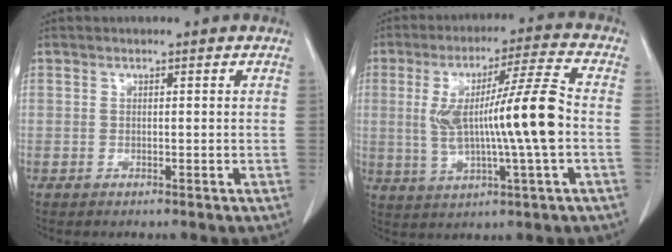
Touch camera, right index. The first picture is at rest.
{"total": 13.8, "force": [-0.4, 0.1, 13.8], "torque": [-0.254, 0.011, -0.006]}